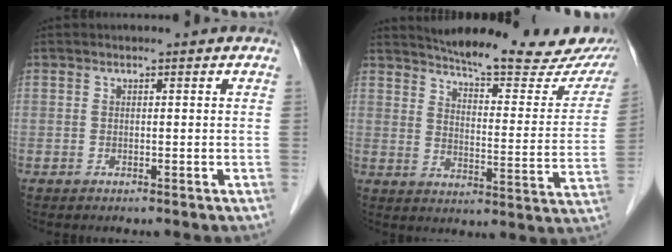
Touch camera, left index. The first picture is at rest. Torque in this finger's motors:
{"motor_torque": [1.13, -1.01, 0.30, 0.01]}